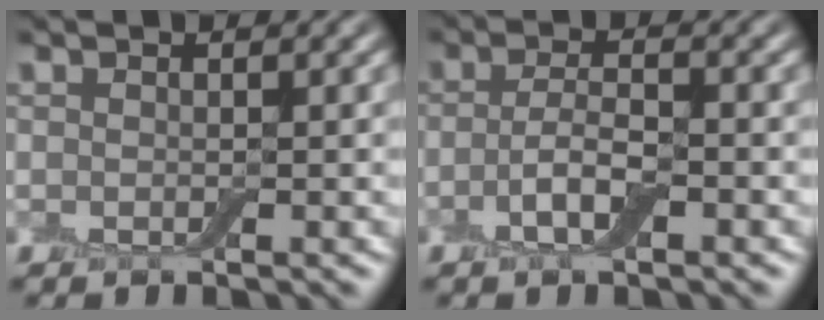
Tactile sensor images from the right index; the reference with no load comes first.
{"total": 3.0, "force": [-1.1, 1.0, 2.6], "torque": [-0.058, 0.001, -0.027]}